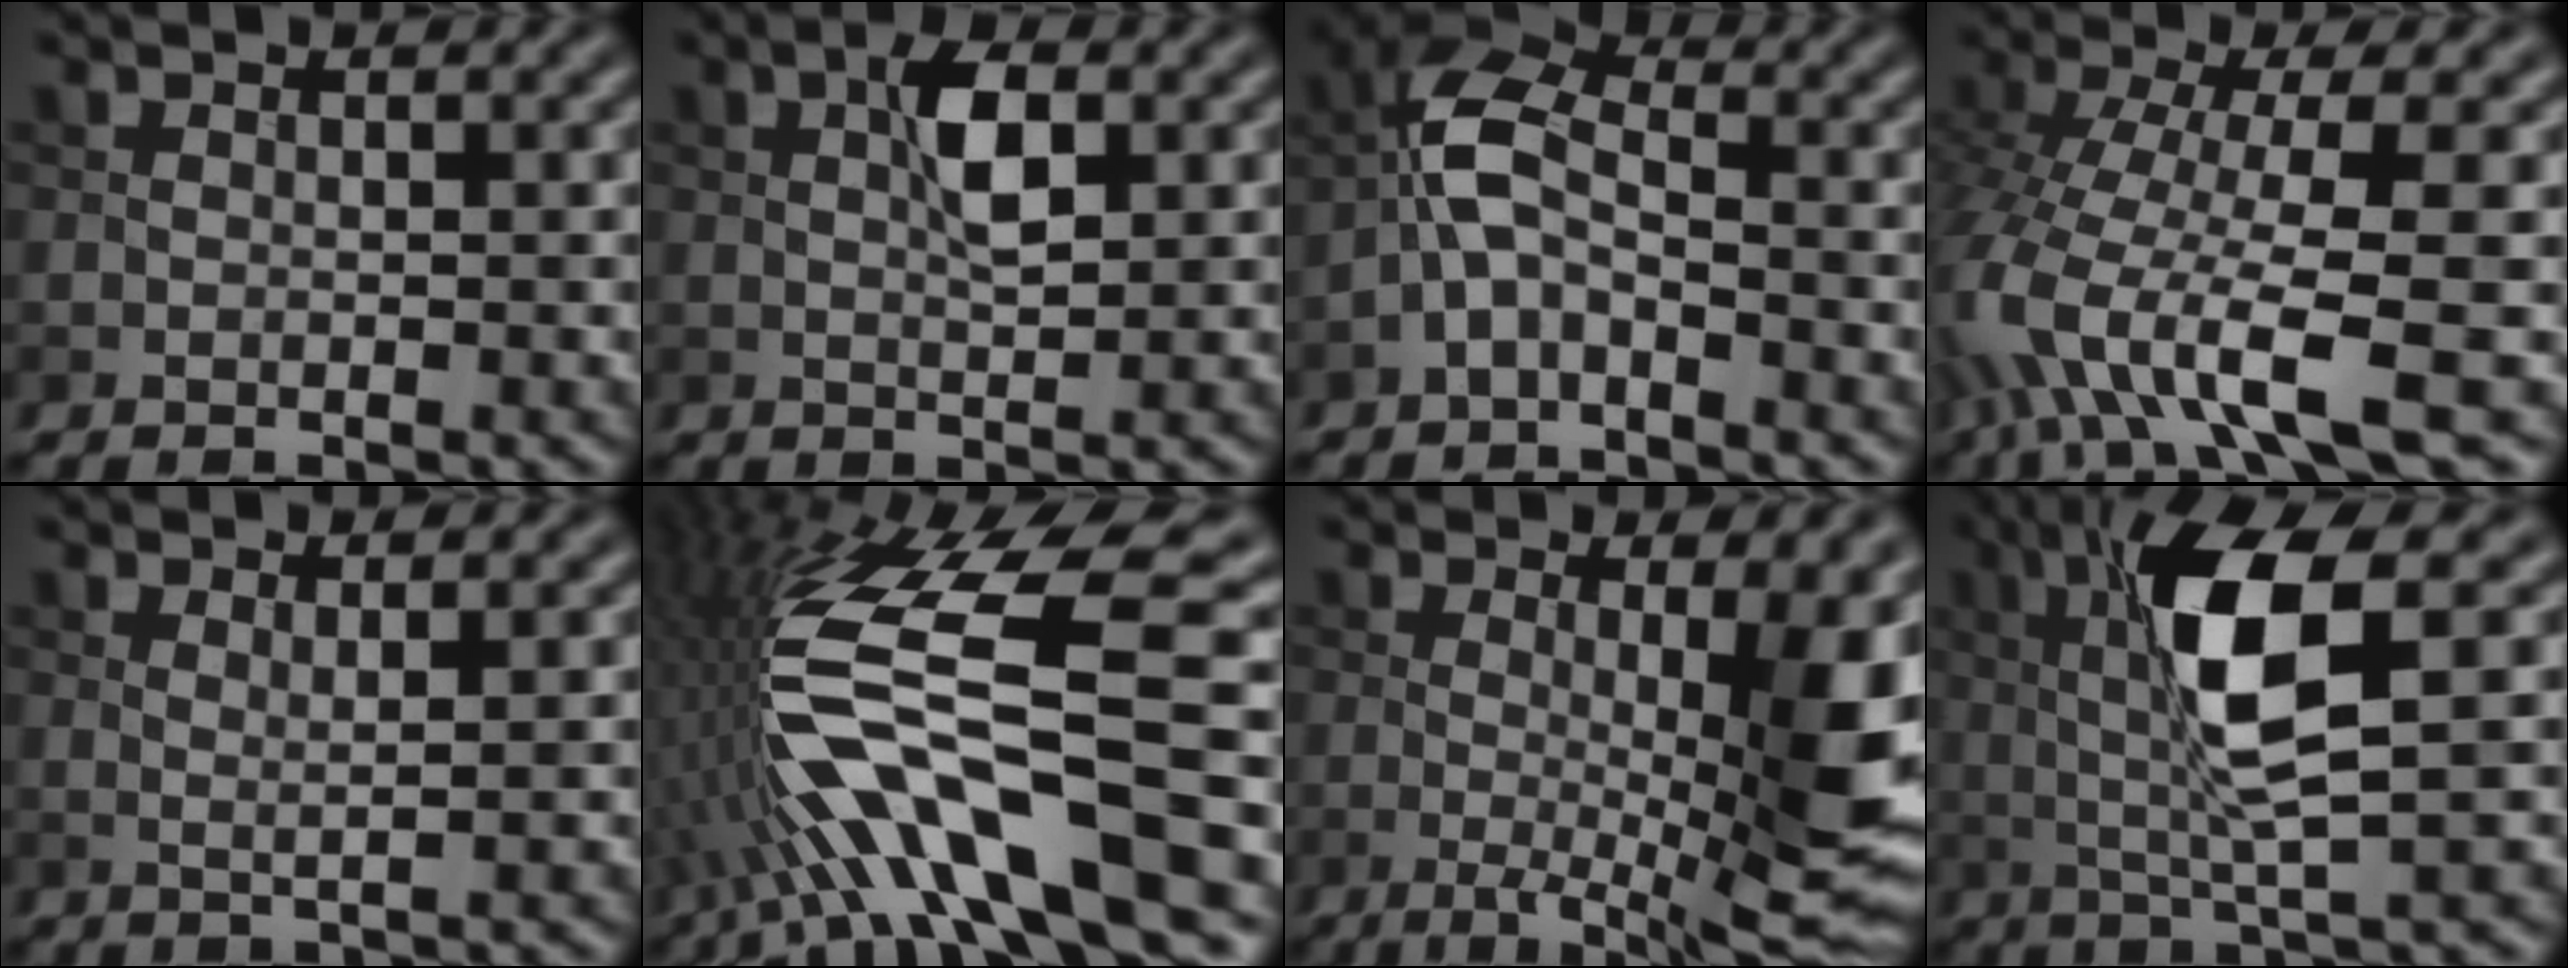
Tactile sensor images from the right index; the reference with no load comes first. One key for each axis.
{"total": 3.6, "fx": 0.8, "fy": 1.1, "fz": 3.3, "tx": -0.060, "ty": 0.005, "tz": 0.012}
{"total": 4.8, "fx": -1.7, "fy": 2.3, "fz": 3.9, "tx": -0.084, "ty": 0.017, "tz": -0.043}
{"total": 10.5, "fx": -4.7, "fy": 3.0, "fz": 8.9, "tx": -0.184, "ty": -0.006, "tz": -0.092}
{"total": 1.6, "fx": 0.7, "fy": 0.4, "fz": 1.4, "tx": -0.023, "ty": 0.000, "tz": 0.006}
{"total": 14.8, "fx": -4.2, "fy": 3.3, "fz": 13.8, "tx": -0.266, "ty": 0.018, "tz": -0.067}
{"total": 11.1, "fx": -0.2, "fy": 2.6, "fz": 10.8, "tx": -0.144, "ty": -0.010, "tz": -0.002}
{"total": 8.2, "fx": 1.4, "fy": 1.5, "fz": 7.9, "tx": -0.147, "ty": 0.000, "tz": 0.030}